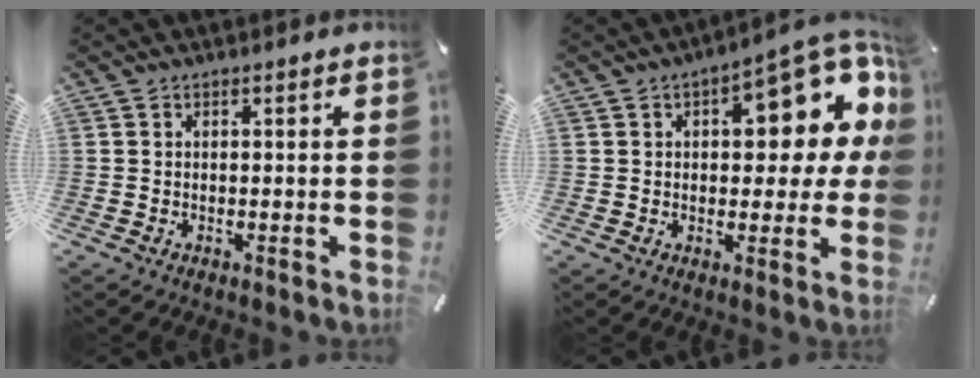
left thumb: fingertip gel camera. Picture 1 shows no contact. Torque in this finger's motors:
{"motor_torque": [2.51, 2.50, 0.76, -0.58, 0.09]}